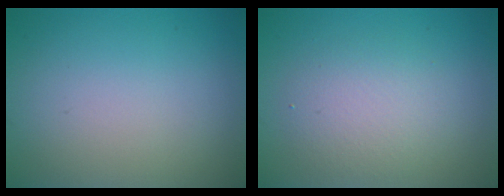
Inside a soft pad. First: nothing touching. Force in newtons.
{"total": 3.3, "press": 3.3, "slide": 0.1}